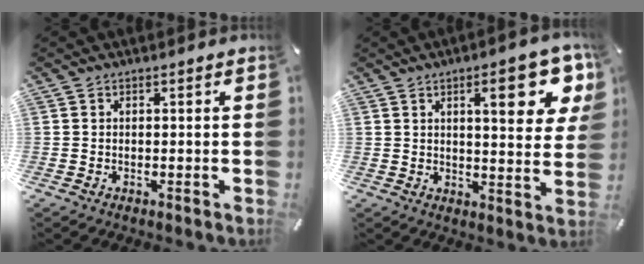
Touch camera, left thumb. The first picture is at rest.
{"total": 13.9, "force": [6.1, 4.3, 11.8], "torque": [-0.156, -0.024, 0.092]}